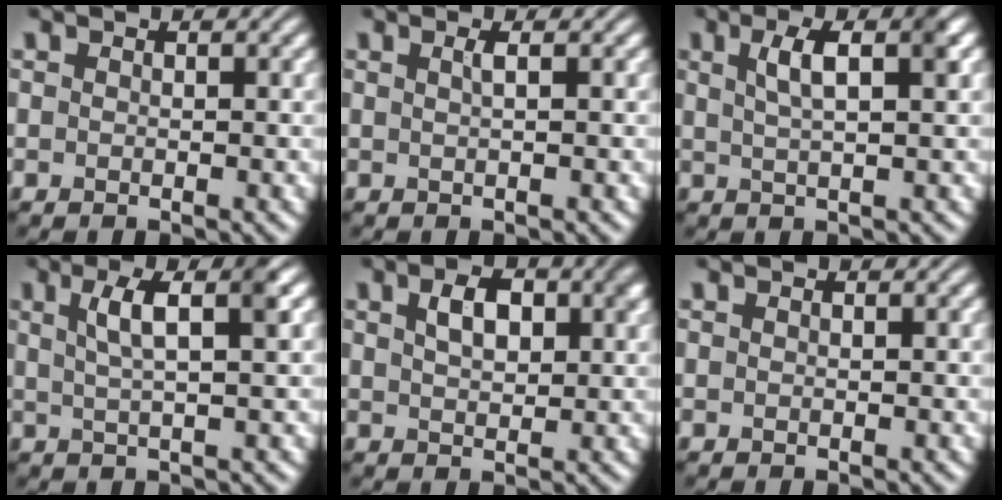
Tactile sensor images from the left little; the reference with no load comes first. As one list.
[{"total": 1.0, "force": [0.2, 0.3, 0.9], "torque": [-0.013, 0.003, 0.002]}, {"total": 3.9, "force": [1.3, 1.1, 3.5], "torque": [-0.052, 0.010, 0.020]}, {"total": 4.6, "force": [1.6, 1.0, 4.2], "torque": [-0.064, 0.007, 0.024]}, {"total": 4.0, "force": [1.3, 2.2, 3.0], "torque": [-0.055, 0.007, 0.024]}, {"total": 0.0}]